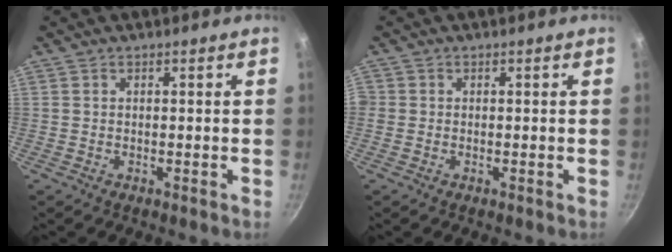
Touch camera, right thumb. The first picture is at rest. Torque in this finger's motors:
{"motor_torque": [-0.19, -0.20, 0.50, 0.32, 0.07]}